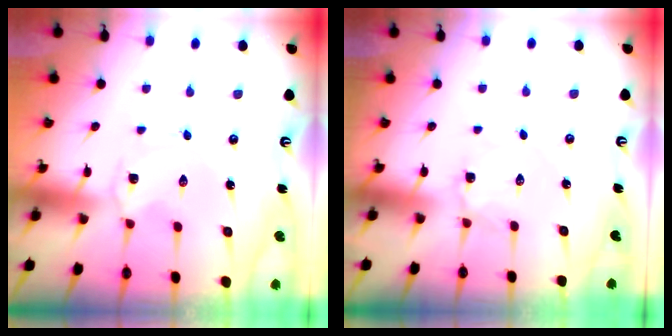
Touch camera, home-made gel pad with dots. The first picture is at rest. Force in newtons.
{"total": 3.5, "press": 3.5, "slide": 0.3}